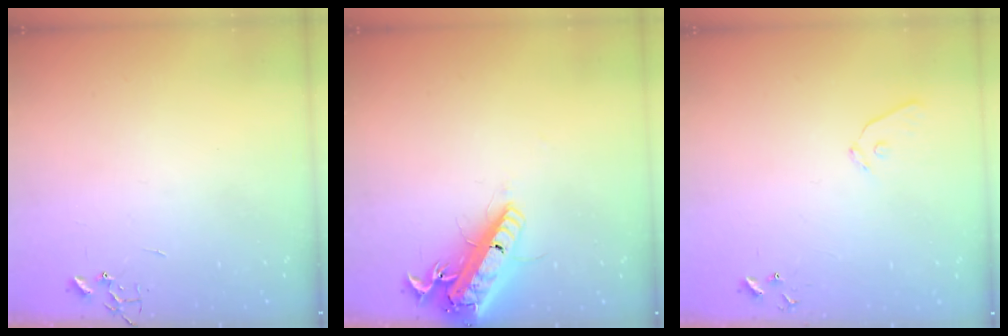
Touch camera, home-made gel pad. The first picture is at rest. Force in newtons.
{"total": 19.5, "press": 19.2, "slide": 3.6}
{"total": 7.4, "press": 7.4, "slide": 0.6}